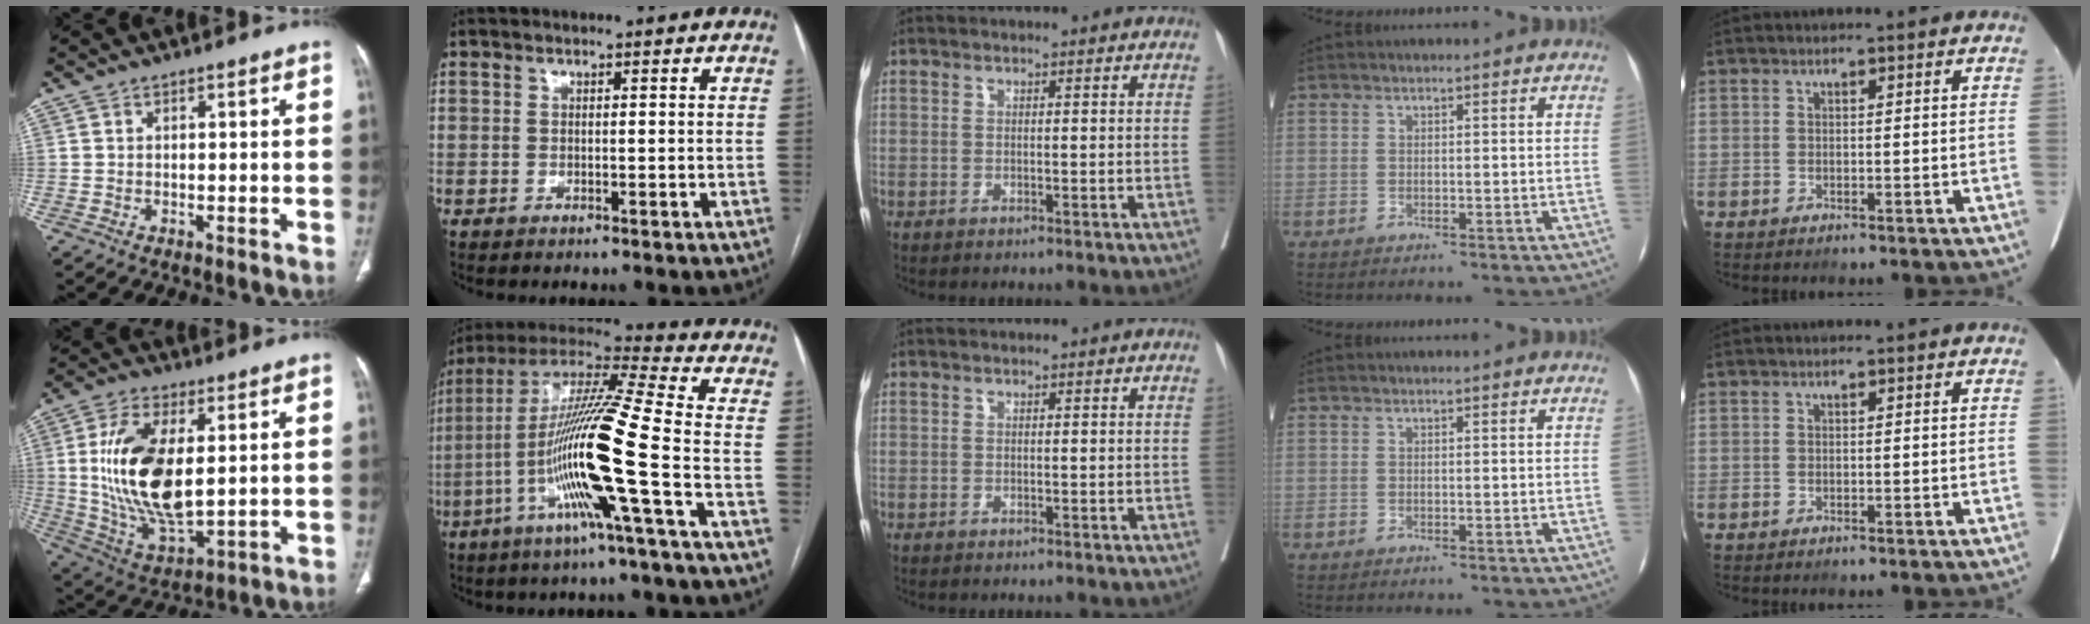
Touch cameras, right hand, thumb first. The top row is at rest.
{"thumb": {"total": 18.4, "force": [2.5, 9.0, 15.8], "torque": [-0.301, -0.020, 0.057]}, "index": {"total": 17.6, "force": [-5.3, -1.4, 16.7], "torque": [-0.324, -0.005, -0.112]}}